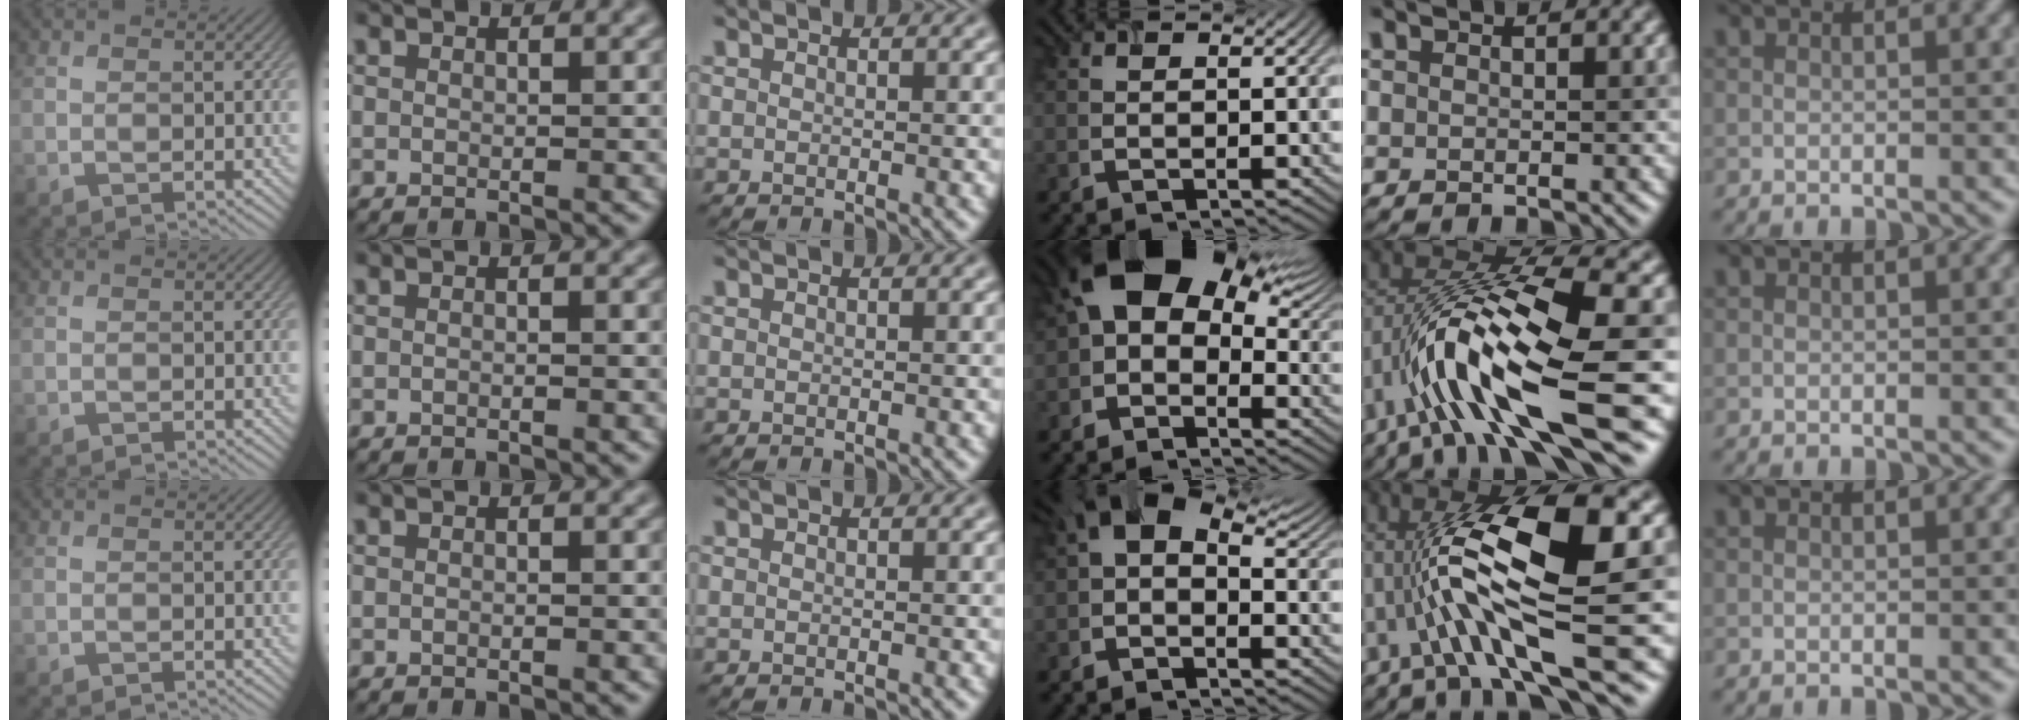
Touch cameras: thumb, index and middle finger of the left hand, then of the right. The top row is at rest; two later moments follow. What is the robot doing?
{"motion": "open", "object": "airpods case & airpods"}